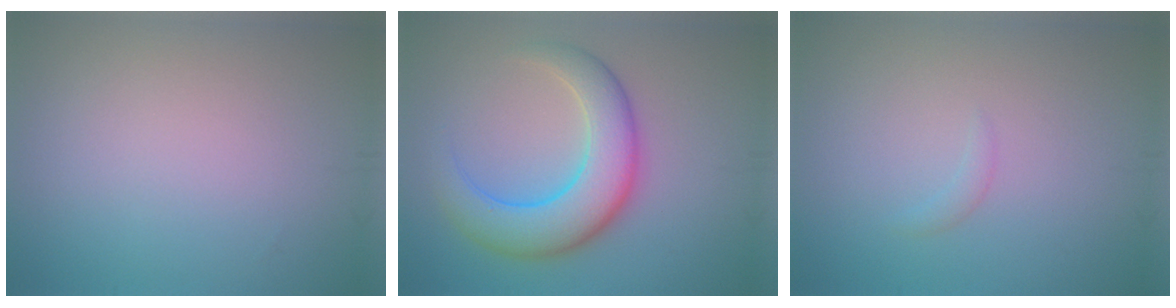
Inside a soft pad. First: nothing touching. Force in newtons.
{"total": 7.2, "press": 7.2, "slide": 0.3}
{"total": 0.7, "press": 0.7, "slide": 0.1}